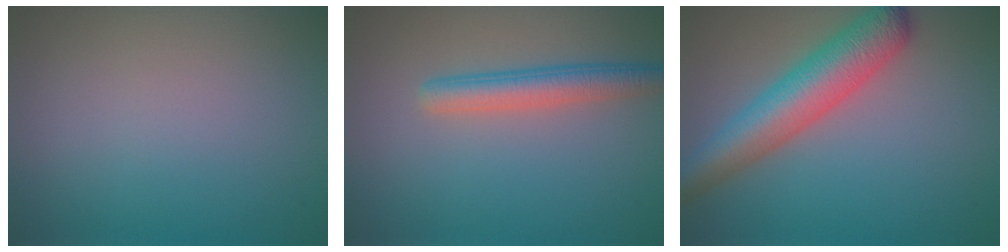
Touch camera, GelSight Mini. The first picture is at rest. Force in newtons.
{"total": 3.3, "press": 3.3, "slide": 0.1}
{"total": 6.7, "press": 6.7, "slide": 0.2}